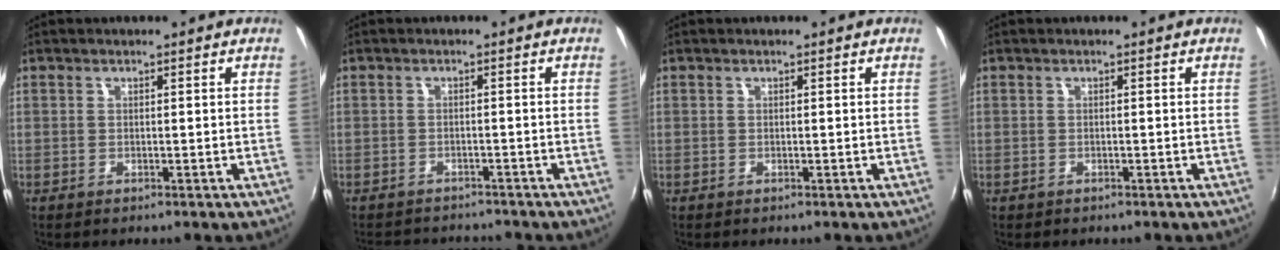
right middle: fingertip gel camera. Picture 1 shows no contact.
{"total": 7.2, "force": [-6.6, 2.0, 1.9], "torque": [-0.050, -0.007, -0.096]}
{"total": 0.0}
{"total": 0.5, "force": [-0.3, 0.4, 0.0], "torque": [-0.003, -0.002, -0.005]}